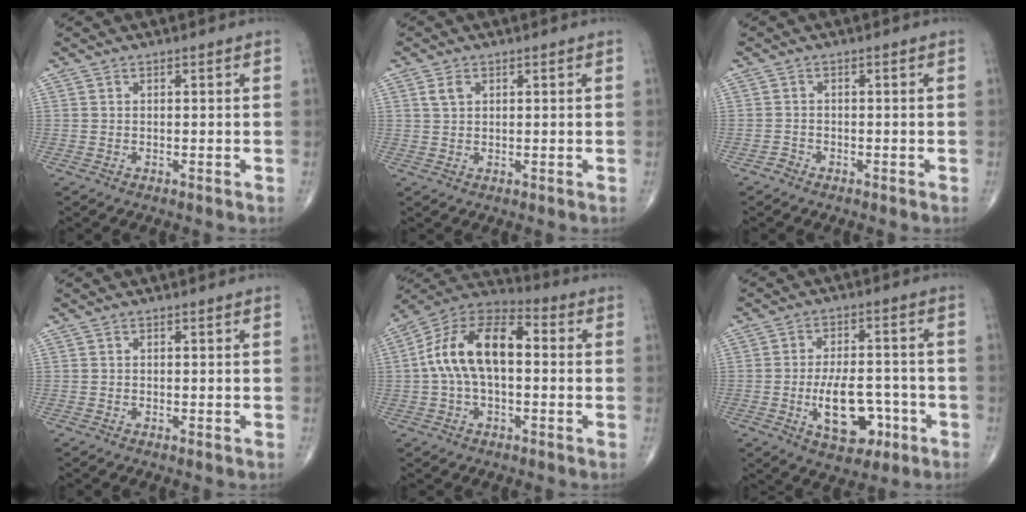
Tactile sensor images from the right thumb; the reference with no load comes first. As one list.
[{"total": 2.1, "force": [0.9, 1.3, 1.3], "torque": [-0.023, 0.002, 0.021]}, {"total": 1.0, "force": [-0.8, 0.6, 0.0], "torque": [0.000, 0.002, -0.021]}, {"total": 0.0}, {"total": 15.5, "force": [0.8, 8.4, 13.0], "torque": [-0.234, 0.043, 0.002]}, {"total": 11.6, "force": [-3.8, 6.2, 9.0], "torque": [-0.126, 0.019, -0.052]}]